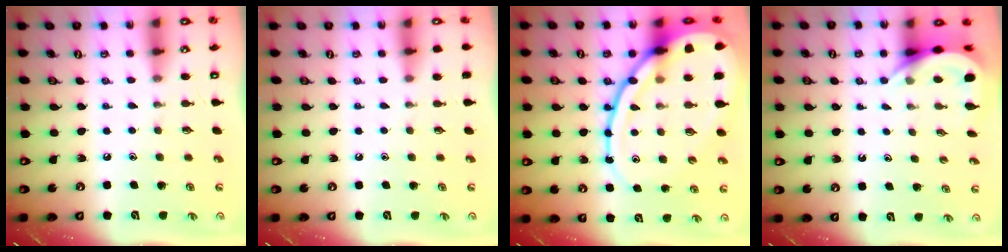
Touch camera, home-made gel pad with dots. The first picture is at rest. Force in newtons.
{"total": 0.0}
{"total": 21.5, "press": 21.4, "slide": 2.1}
{"total": 5.4, "press": 5.4, "slide": 0.3}